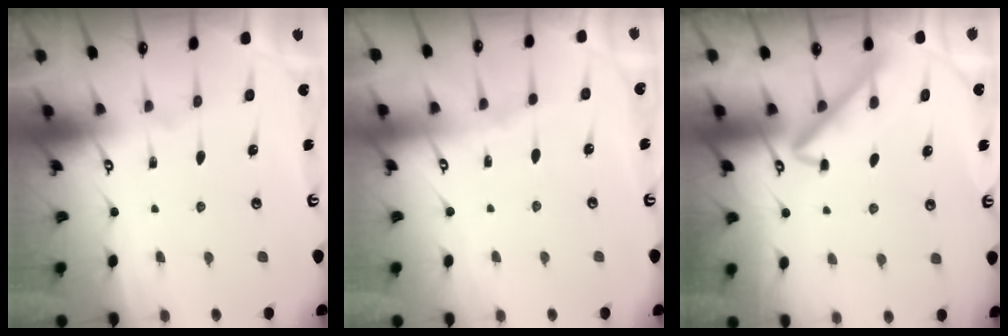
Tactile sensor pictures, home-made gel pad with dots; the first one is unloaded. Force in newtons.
{"total": 2.2, "press": 2.1, "slide": 0.5}
{"total": 4.0, "press": 3.9, "slide": 0.5}